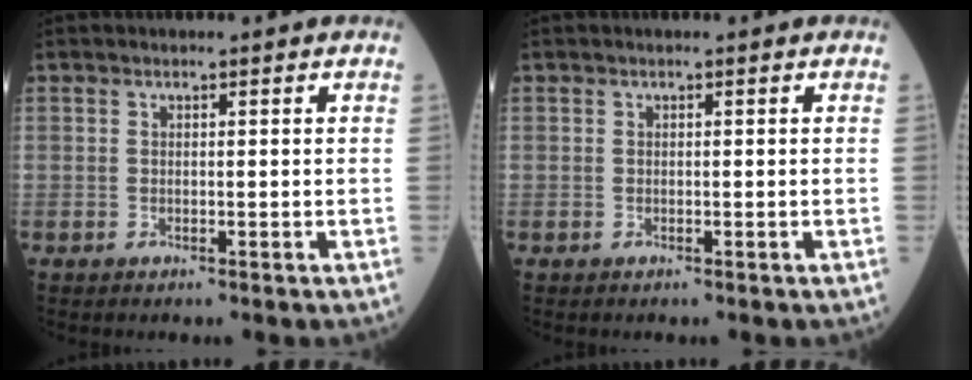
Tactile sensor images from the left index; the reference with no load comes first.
{"total": 0.0}